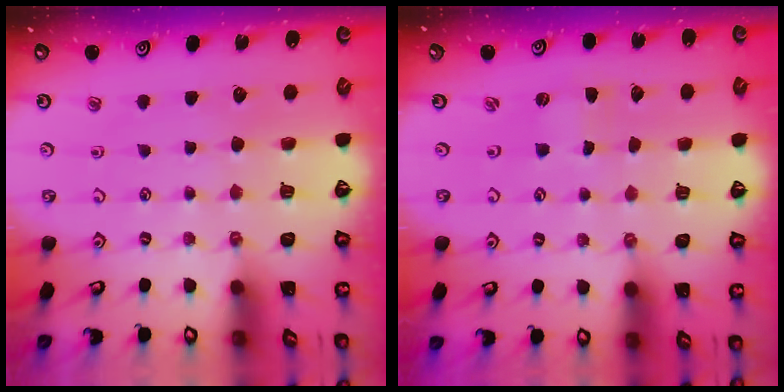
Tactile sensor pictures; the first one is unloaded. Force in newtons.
{"total": 0.0}